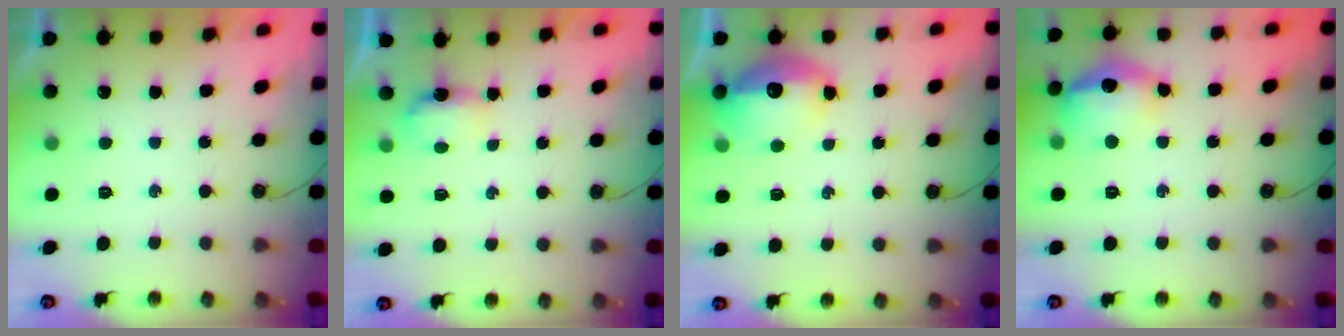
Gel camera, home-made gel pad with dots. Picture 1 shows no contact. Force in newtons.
{"total": 3.4, "press": 3.3, "slide": 0.6}
{"total": 13.0, "press": 13.0, "slide": 1.1}
{"total": 14.3, "press": 14.3, "slide": 1.3}